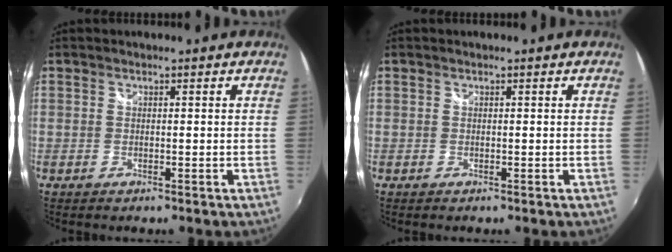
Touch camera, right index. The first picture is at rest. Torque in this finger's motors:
{"motor_torque": [0.00, 0.00, 0.00, 0.00]}